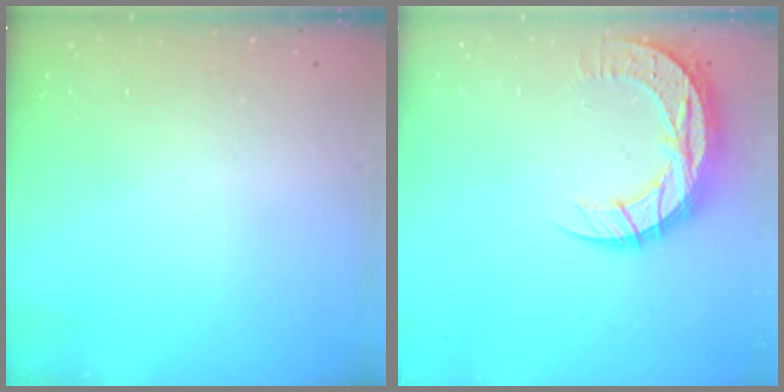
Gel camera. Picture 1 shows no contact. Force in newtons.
{"total": 12.2, "press": 12.2, "slide": 0.9}